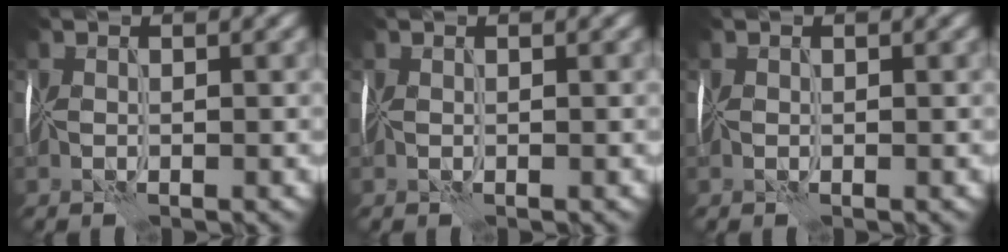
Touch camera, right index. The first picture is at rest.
{"total": 0.0}
{"total": 0.0}